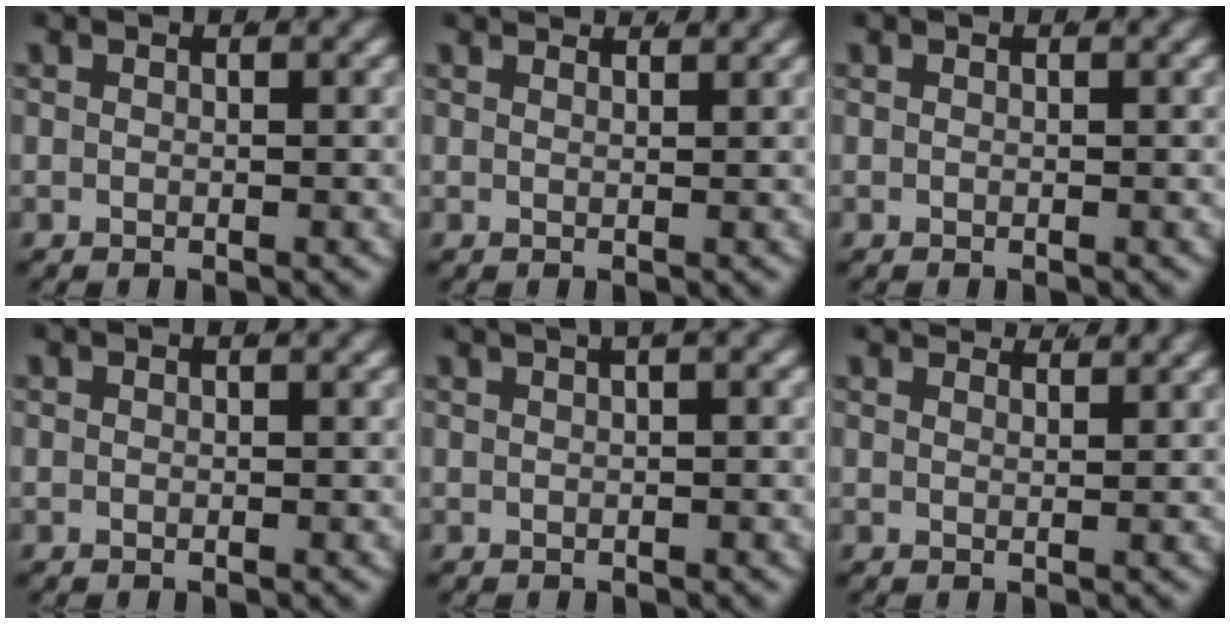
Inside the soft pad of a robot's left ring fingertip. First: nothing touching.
{"total": 2.1, "force": [2.0, -0.5, 0.4], "torque": [0.002, -0.003, 0.034]}
{"total": 0.0}
{"total": 0.0}
{"total": 3.1, "force": [1.8, 0.7, 2.4], "torque": [-0.017, 0.023, 0.022]}
{"total": 3.0, "force": [2.9, -0.3, 0.6], "torque": [-0.003, -0.002, 0.048]}